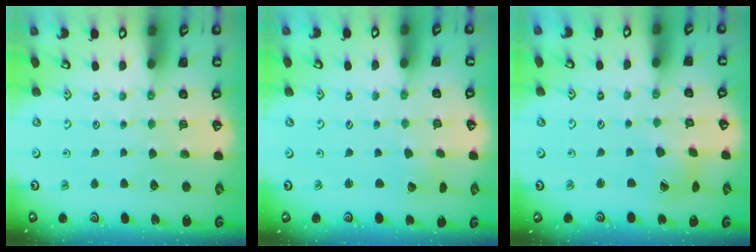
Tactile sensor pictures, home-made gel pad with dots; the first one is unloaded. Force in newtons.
{"total": 1.4, "press": 1.4, "slide": 0.2}
{"total": 6.2, "press": 6.2, "slide": 0.5}